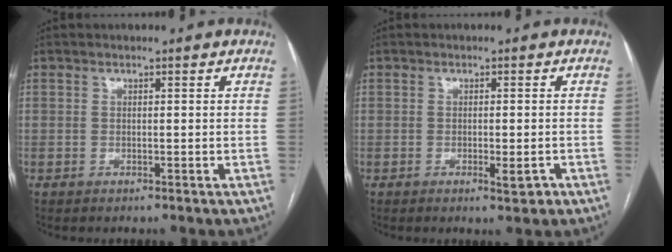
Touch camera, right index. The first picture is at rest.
{"total": 2.2, "force": [-1.0, 0.5, 1.9], "torque": [-0.028, -0.002, -0.011]}